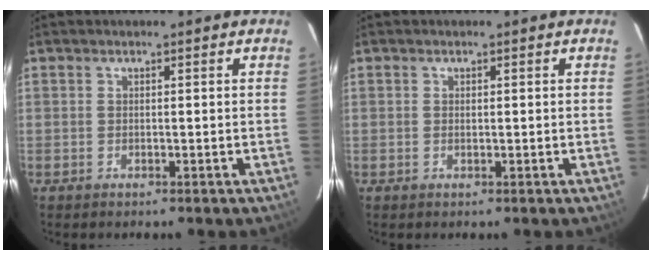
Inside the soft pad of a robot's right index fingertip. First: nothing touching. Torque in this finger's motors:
{"motor_torque": [-0.19, 0.16, -0.05, -0.03]}